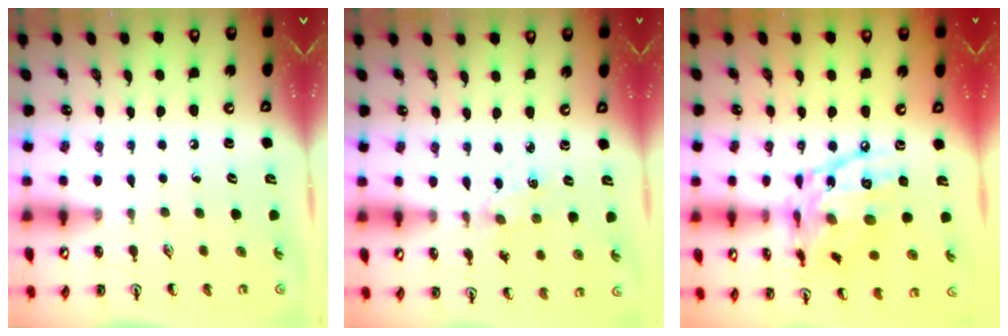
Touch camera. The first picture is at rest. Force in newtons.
{"total": 2.4, "press": 2.4, "slide": 0.3}
{"total": 18.5, "press": 18.4, "slide": 1.7}